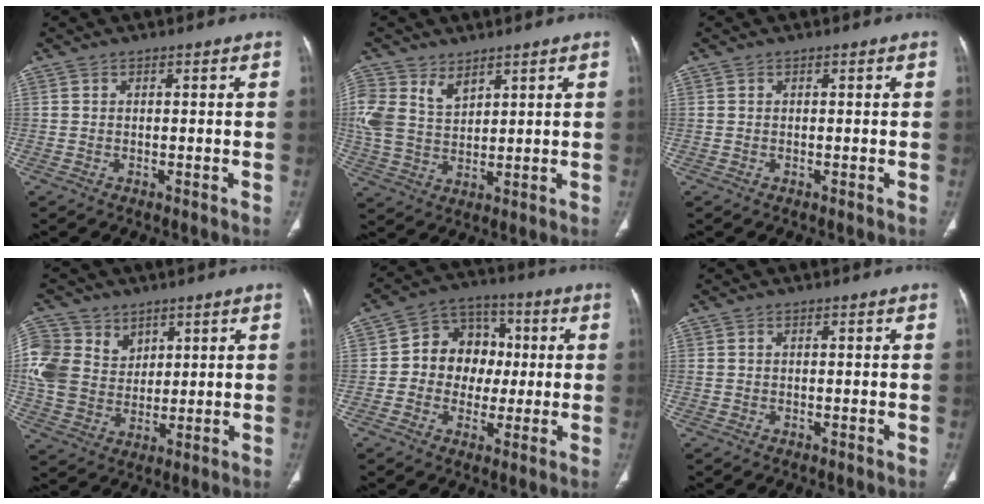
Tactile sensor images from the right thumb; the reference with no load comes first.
{"total": 8.5, "force": [4.5, 5.6, 4.6], "torque": [-0.084, -0.014, 0.102]}
{"total": 0.0}
{"total": 12.1, "force": [4.7, 10.0, 4.9], "torque": [-0.084, -0.005, 0.103]}
{"total": 11.8, "force": [0.3, 9.9, 6.4], "torque": [-0.052, 0.026, -0.004]}
{"total": 0.5, "force": [0.1, 0.4, 0.3], "torque": [-0.004, 0.002, 0.003]}